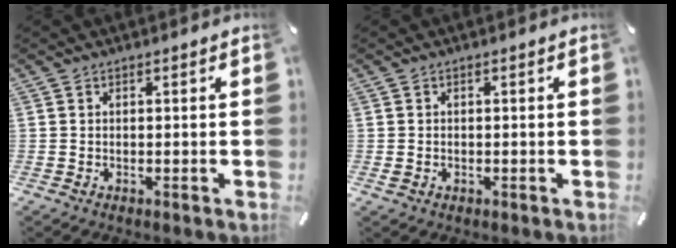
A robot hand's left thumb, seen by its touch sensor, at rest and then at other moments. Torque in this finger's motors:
{"motor_torque": [0.01, -0.08, 0.09, -0.12, 0.02]}